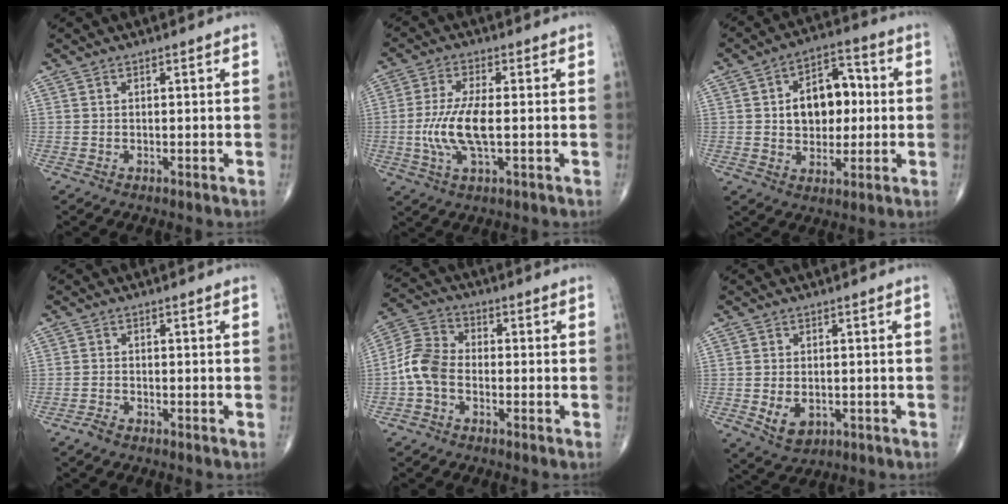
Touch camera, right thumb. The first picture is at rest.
{"total": 9.1, "force": [-0.9, 2.9, 8.5], "torque": [-0.194, -0.001, -0.018]}
{"total": 12.2, "force": [1.0, 8.3, 8.9], "torque": [-0.096, 0.021, 0.015]}
{"total": 1.4, "force": [-1.3, 0.4, 0.5], "torque": [-0.017, 0.003, -0.026]}
{"total": 7.4, "force": [-1.9, 5.0, 5.1], "torque": [-0.097, 0.024, -0.053]}
{"total": 5.0, "force": [-1.1, 3.4, 3.5], "torque": [-0.049, -0.004, -0.006]}